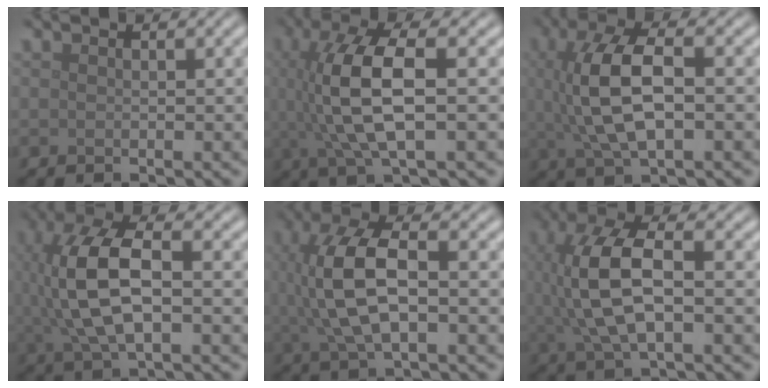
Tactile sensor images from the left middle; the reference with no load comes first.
{"total": 8.1, "force": [0.4, 2.7, 7.6], "torque": [-0.164, 0.004, 0.010]}
{"total": 7.6, "force": [0.4, 3.3, 6.8], "torque": [-0.147, 0.007, 0.006]}
{"total": 9.0, "force": [0.4, 4.2, 8.0], "torque": [-0.180, 0.009, 0.008]}
{"total": 8.0, "force": [0.4, 3.6, 7.2], "torque": [-0.163, 0.009, 0.007]}
{"total": 8.1, "force": [0.4, 3.5, 7.3], "torque": [-0.166, 0.008, 0.007]}